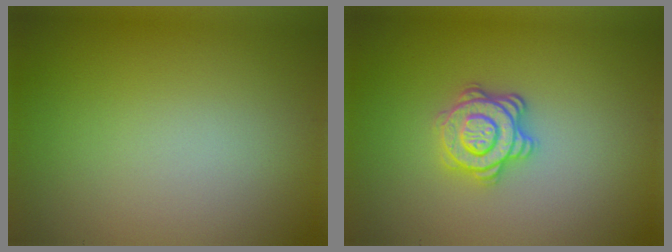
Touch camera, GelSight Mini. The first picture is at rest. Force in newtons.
{"total": 3.5, "press": 3.0, "slide": 1.9}